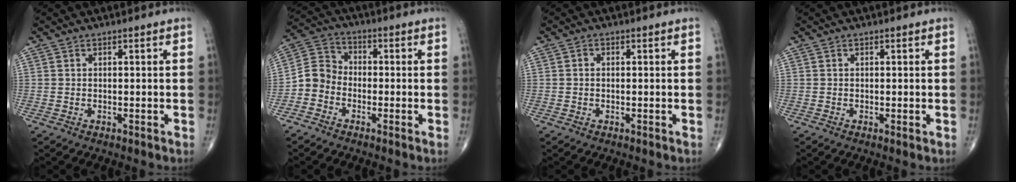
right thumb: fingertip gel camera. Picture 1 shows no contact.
{"total": 5.9, "force": [-2.5, 5.0, 2.1], "torque": [-0.022, 0.028, -0.063]}
{"total": 0.8, "force": [-0.1, 0.6, 0.4], "torque": [-0.003, 0.002, -0.005]}
{"total": 0.7, "force": [-0.1, 0.1, 0.7], "torque": [-0.015, -0.003, -0.003]}